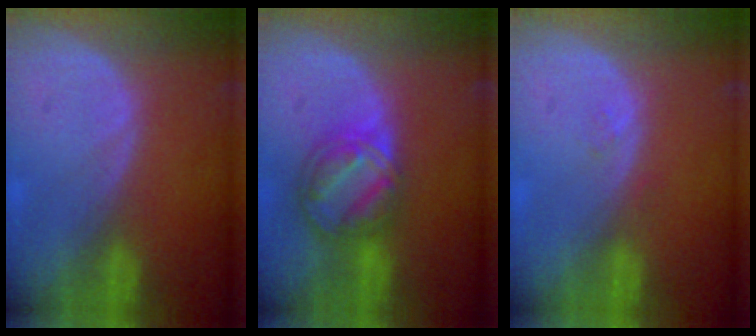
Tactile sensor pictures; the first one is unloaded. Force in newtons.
{"total": 8.2, "press": 7.0, "slide": 4.2}
{"total": 0.7, "press": 0.7, "slide": 0.1}